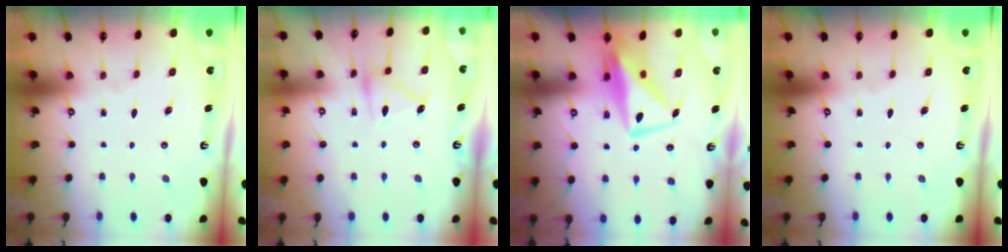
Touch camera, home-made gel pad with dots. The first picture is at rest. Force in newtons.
{"total": 12.3, "press": 12.3, "slide": 0.6}
{"total": 11.8, "press": 11.7, "slide": 0.8}
{"total": 0.0}